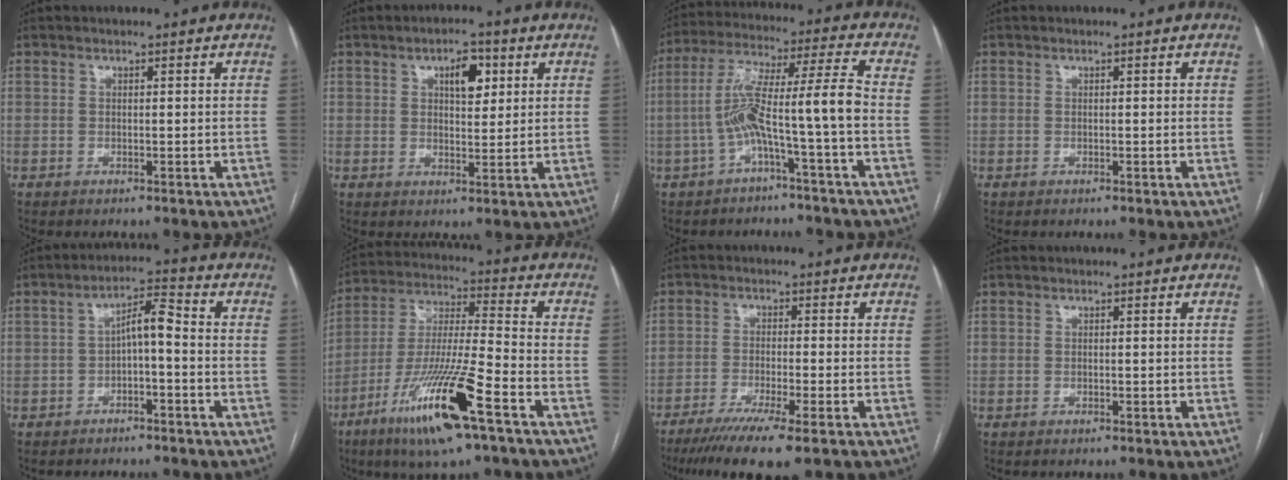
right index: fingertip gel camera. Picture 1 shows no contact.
{"total": 5.4, "force": [2.2, 2.3, 4.3], "torque": [-0.069, 0.008, 0.036]}
{"total": 10.4, "force": [-2.8, -0.7, 10.0], "torque": [-0.190, 0.041, -0.049]}
{"total": 0.0}
{"total": 5.2, "force": [-0.8, 1.3, 5.0], "torque": [-0.087, 0.025, -0.015]}
{"total": 17.7, "force": [-9.3, 1.2, 15.0], "torque": [-0.310, -0.035, -0.170]}
{"total": 9.9, "force": [-6.8, 0.1, 7.2], "torque": [-0.115, -0.024, -0.108]}
{"total": 0.0}